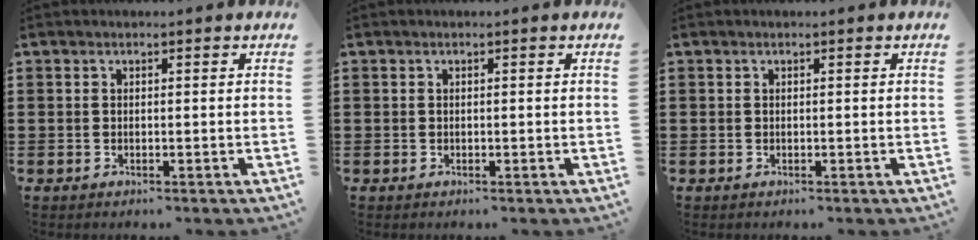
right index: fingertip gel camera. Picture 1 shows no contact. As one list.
[{"total": 0.0}, {"total": 0.0}]